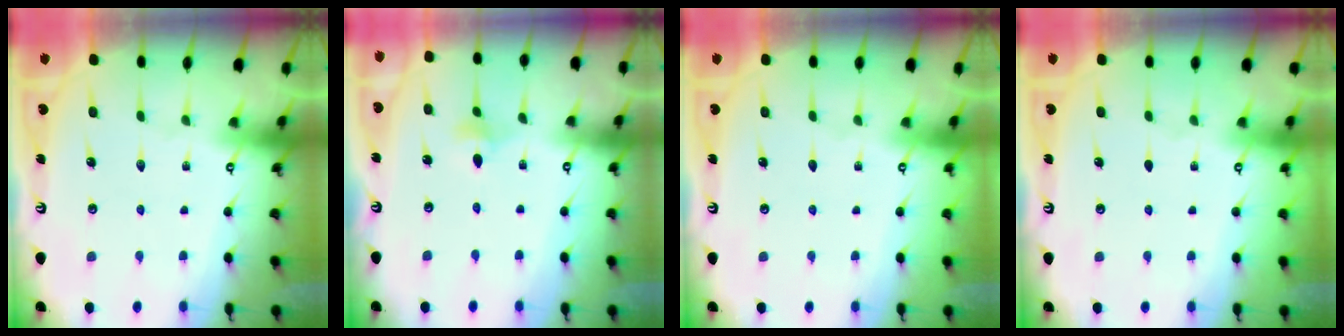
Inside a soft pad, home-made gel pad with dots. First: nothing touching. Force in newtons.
{"total": 3.2, "press": 3.1, "slide": 0.7}
{"total": 0.0}
{"total": 0.0}